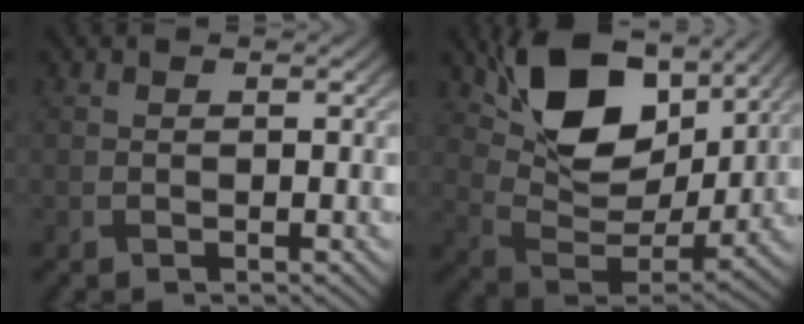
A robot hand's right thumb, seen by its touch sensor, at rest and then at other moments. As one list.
[{"total": 13.7, "force": [7.6, 7.6, 8.4], "torque": [-0.160, -0.002, 0.136]}]